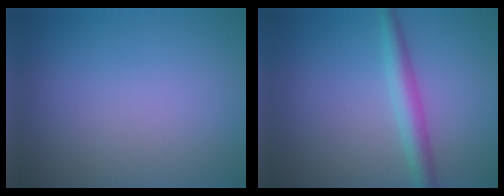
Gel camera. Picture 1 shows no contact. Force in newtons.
{"total": 2.7, "press": 2.7, "slide": 0.0}